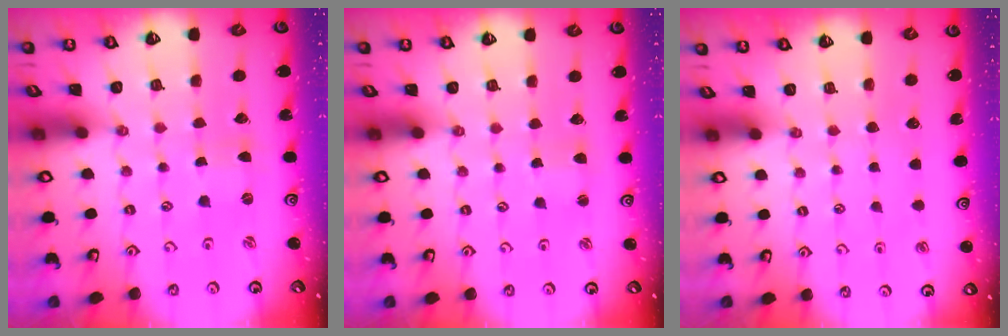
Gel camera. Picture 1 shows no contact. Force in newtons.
{"total": 2.5, "press": 2.4, "slide": 0.4}
{"total": 0.0}